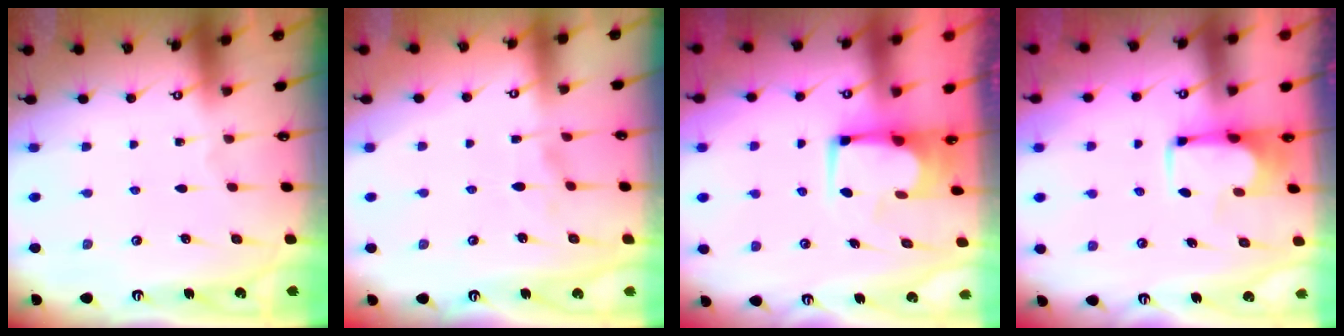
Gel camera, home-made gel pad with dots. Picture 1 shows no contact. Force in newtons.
{"total": 2.1, "press": 1.9, "slide": 0.9}
{"total": 3.8, "press": 3.7, "slide": 0.4}
{"total": 3.3, "press": 3.2, "slide": 0.4}